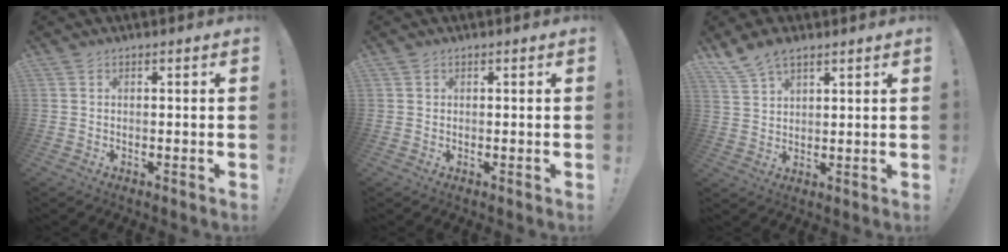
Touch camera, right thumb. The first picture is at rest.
{"total": 0.6, "force": [0.4, 0.4, 0.0], "torque": [0.005, -0.002, 0.006]}
{"total": 6.9, "force": [5.4, 2.8, 3.1], "torque": [-0.062, -0.025, 0.106]}